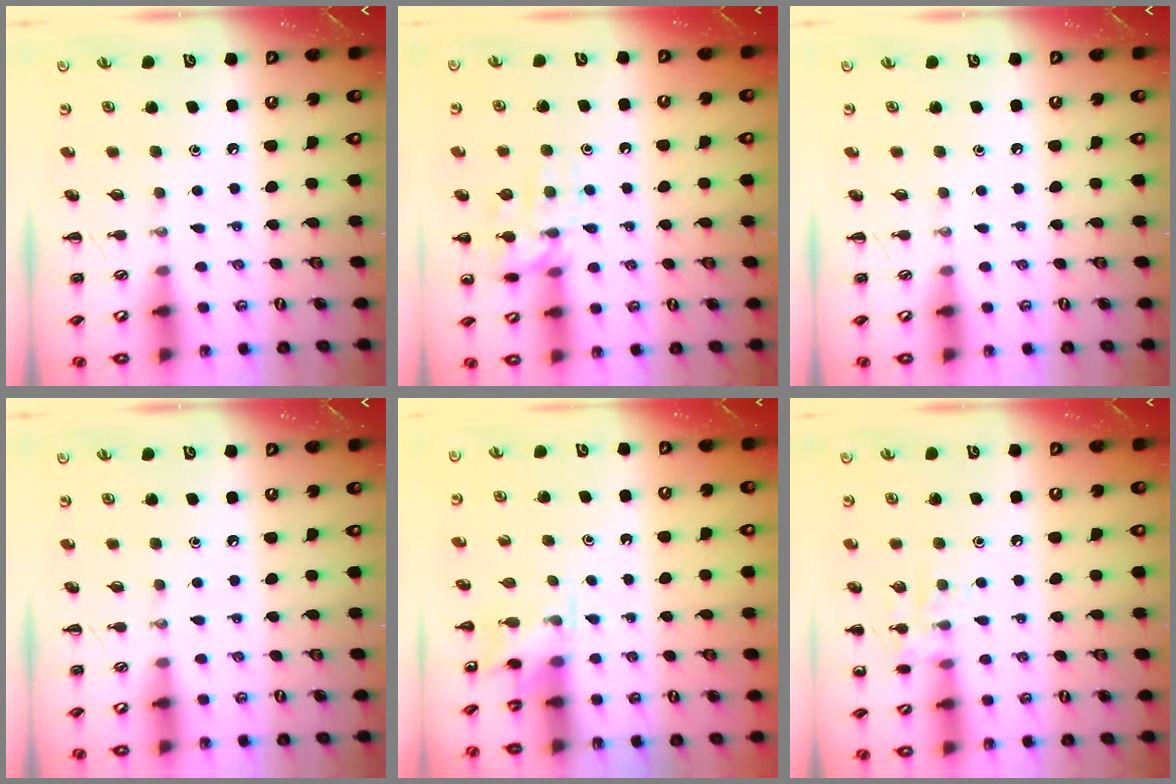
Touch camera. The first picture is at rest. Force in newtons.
{"total": 12.6, "press": 12.6, "slide": 0.6}
{"total": 0.0}
{"total": 0.0}
{"total": 5.1, "press": 4.9, "slide": 1.5}
{"total": 7.8, "press": 7.7, "slide": 0.9}